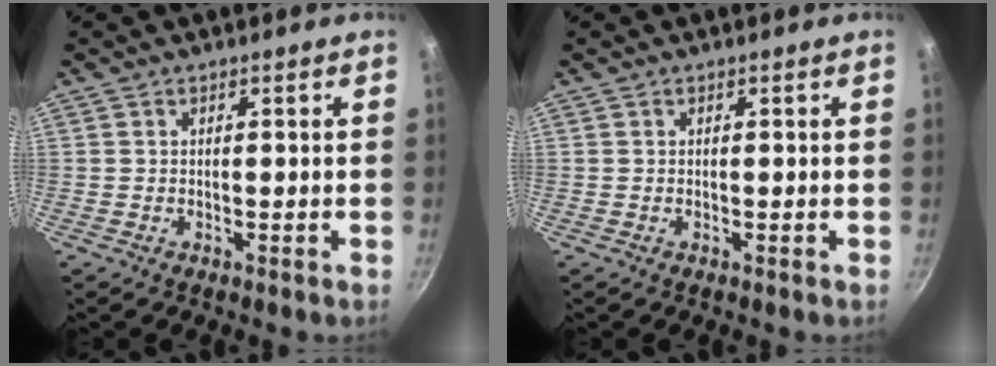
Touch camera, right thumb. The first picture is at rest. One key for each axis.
{"total": 0.0}